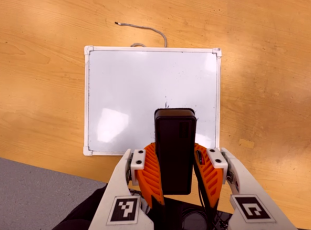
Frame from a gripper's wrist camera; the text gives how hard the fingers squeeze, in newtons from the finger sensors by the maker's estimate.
{"total": 8.8, "left": 7.5, "right": 10.2}